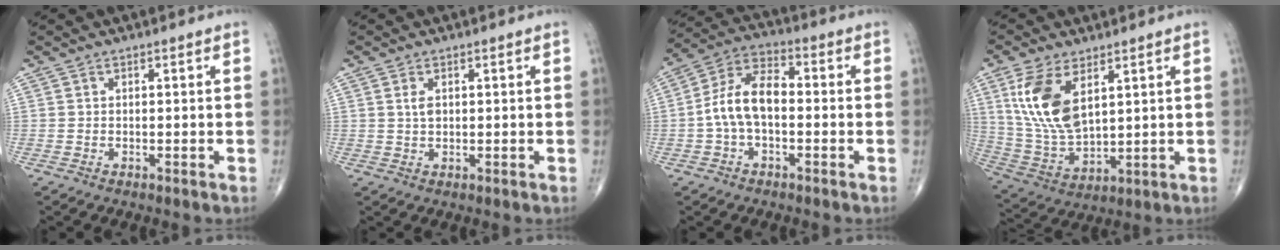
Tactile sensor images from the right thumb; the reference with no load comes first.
{"total": 2.1, "force": [0.6, 1.2, 1.6], "torque": [-0.029, -0.001, 0.014]}
{"total": 10.1, "force": [-1.1, 5.4, 8.4], "torque": [-0.161, 0.038, -0.028]}
{"total": 13.8, "force": [5.3, 6.9, 10.6], "torque": [-0.213, -0.019, 0.120]}